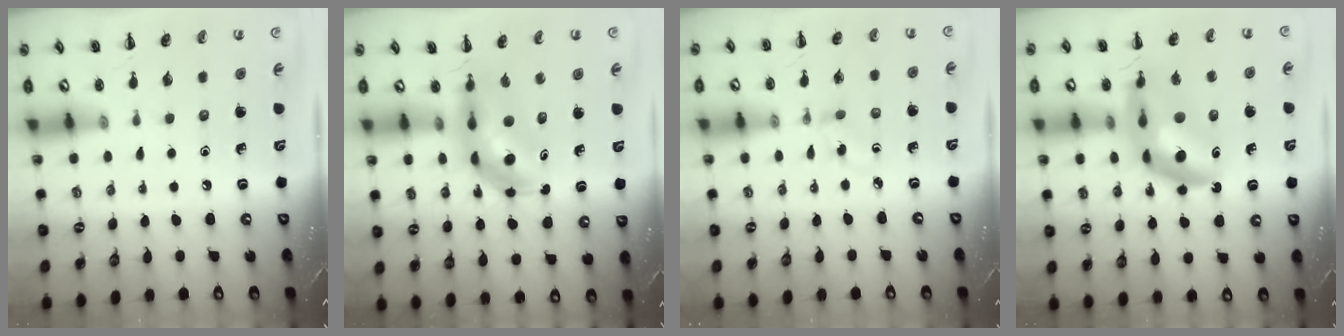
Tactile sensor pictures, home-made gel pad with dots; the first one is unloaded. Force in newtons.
{"total": 6.5, "press": 6.2, "slide": 2.1}
{"total": 2.3, "press": 2.0, "slide": 1.1}
{"total": 14.4, "press": 13.8, "slide": 4.1}